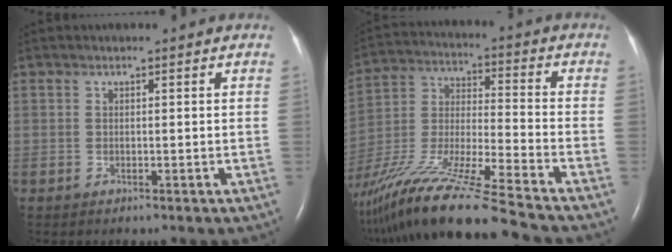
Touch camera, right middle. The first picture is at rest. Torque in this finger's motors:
{"motor_torque": [1.01, -1.14, 0.39, 0.14]}